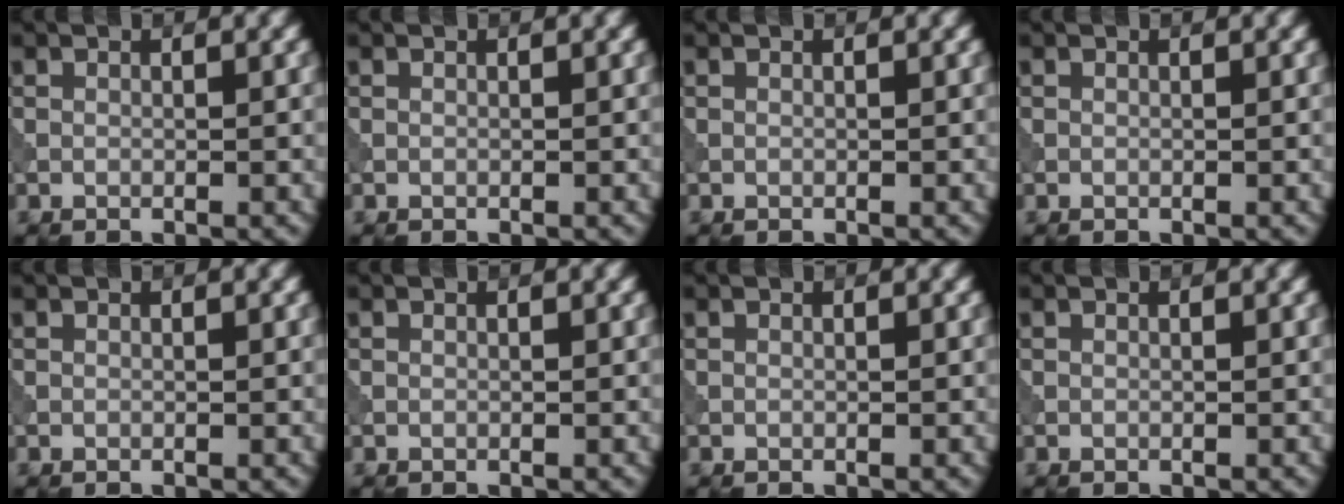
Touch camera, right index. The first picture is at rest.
{"total": 0.0}
{"total": 0.0}
{"total": 0.0}
{"total": 0.0}
{"total": 0.0}
{"total": 0.0}
{"total": 0.0}